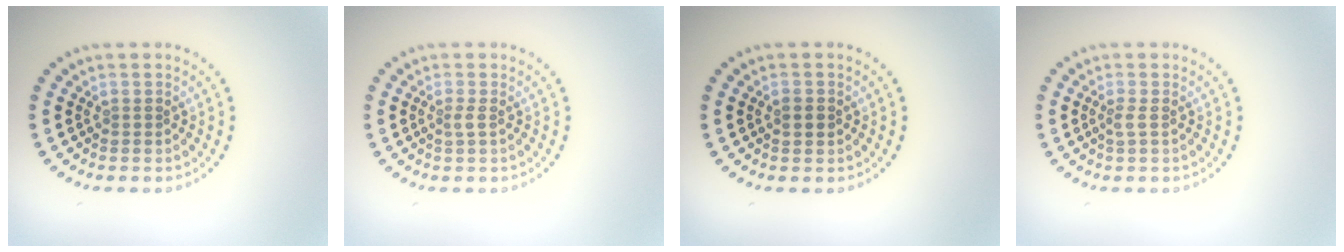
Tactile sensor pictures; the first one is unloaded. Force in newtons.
{"total": 0.9, "press": 0.6, "slide": 0.7}
{"total": 1.2, "press": 1.2, "slide": 0.1}
{"total": 0.9, "press": 0.7, "slide": 0.6}